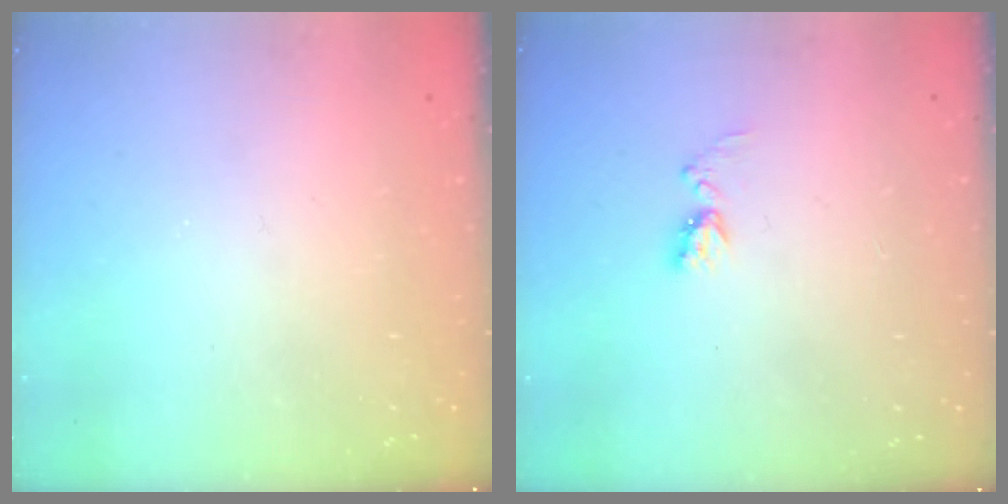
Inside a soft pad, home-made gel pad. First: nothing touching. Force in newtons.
{"total": 6.0, "press": 6.0, "slide": 0.7}